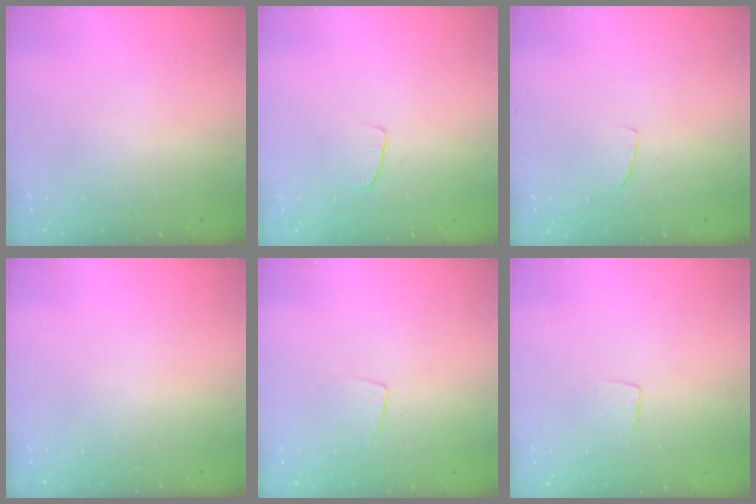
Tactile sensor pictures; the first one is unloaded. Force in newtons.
{"total": 3.2, "press": 3.1, "slide": 0.3}
{"total": 2.6, "press": 2.6, "slide": 0.2}
{"total": 0.0}
{"total": 2.9, "press": 2.9, "slide": 0.1}
{"total": 3.9, "press": 3.9, "slide": 0.3}